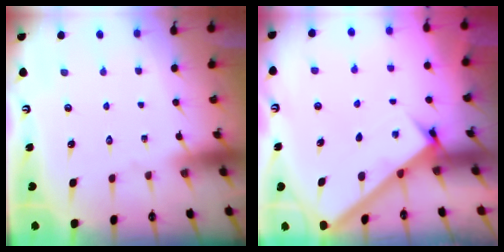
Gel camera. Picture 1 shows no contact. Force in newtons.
{"total": 2.9, "press": 2.9, "slide": 0.2}